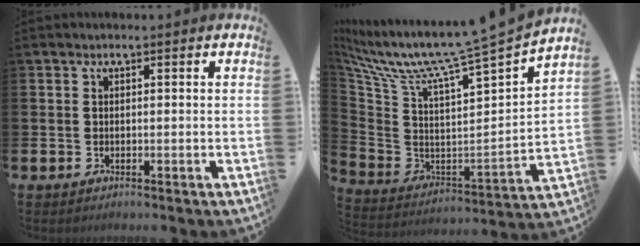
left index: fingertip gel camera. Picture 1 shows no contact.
{"total": 9.6, "force": [8.4, -0.8, 4.5], "torque": [-0.121, -0.074, 0.126]}